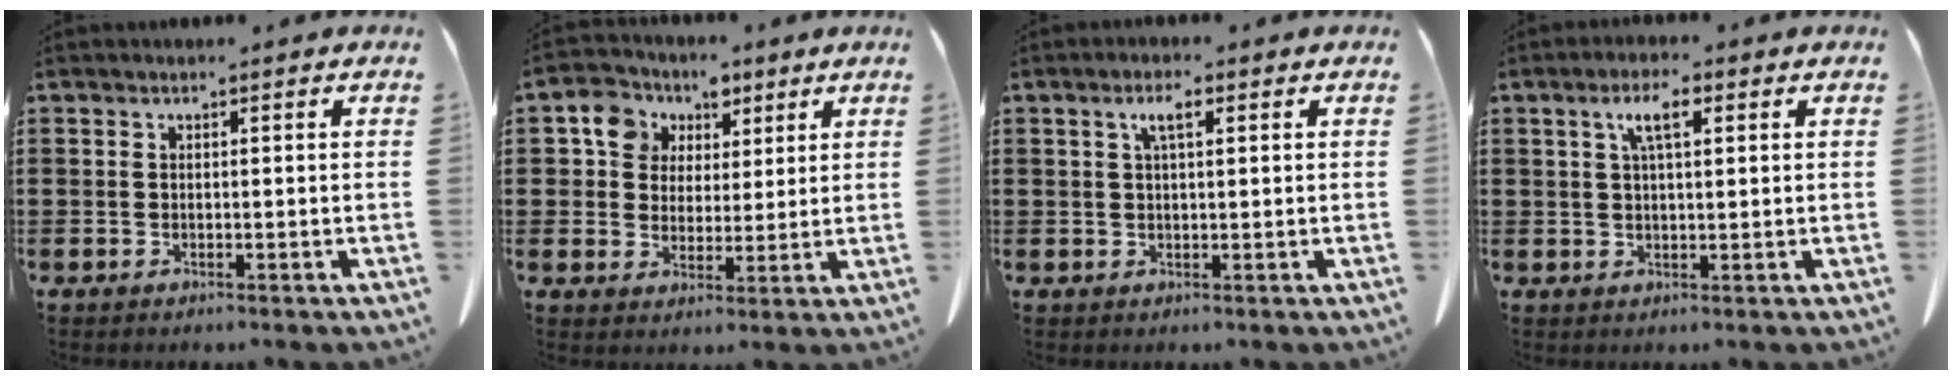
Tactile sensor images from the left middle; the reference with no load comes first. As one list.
[{"total": 6.6, "force": [3.1, 5.5, 1.8], "torque": [-0.058, 0.015, 0.056]}, {"total": 2.9, "force": [1.0, 0.8, 2.5], "torque": [-0.053, 0.008, 0.015]}, {"total": 4.4, "force": [1.7, 1.2, 3.8], "torque": [-0.074, 0.006, 0.025]}]